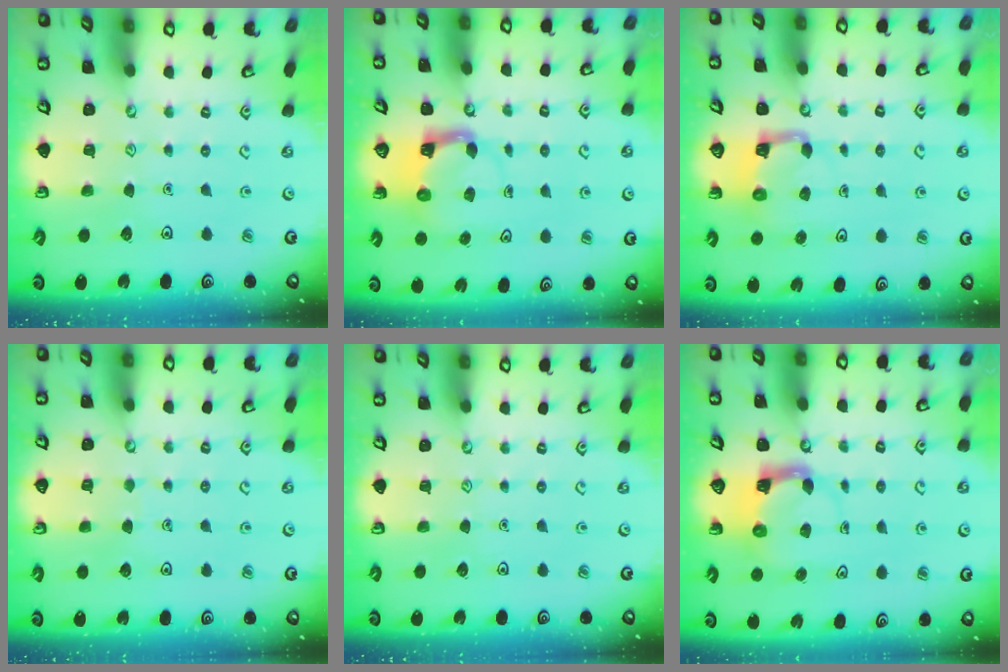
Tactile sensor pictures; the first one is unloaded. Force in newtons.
{"total": 4.0, "press": 3.9, "slide": 0.7}
{"total": 3.6, "press": 3.6, "slide": 0.3}
{"total": 2.4, "press": 2.4, "slide": 0.2}
{"total": 0.0}
{"total": 3.8, "press": 3.7, "slide": 0.7}